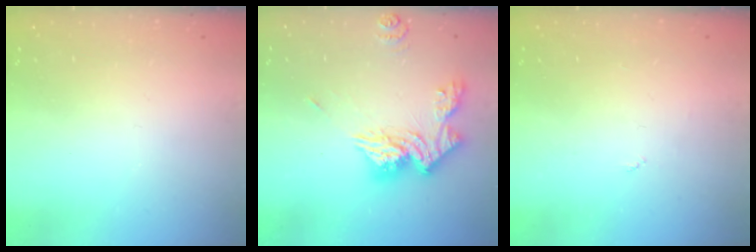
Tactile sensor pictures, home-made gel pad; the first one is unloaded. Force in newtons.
{"total": 15.2, "press": 15.1, "slide": 1.6}
{"total": 2.7, "press": 2.7, "slide": 0.4}